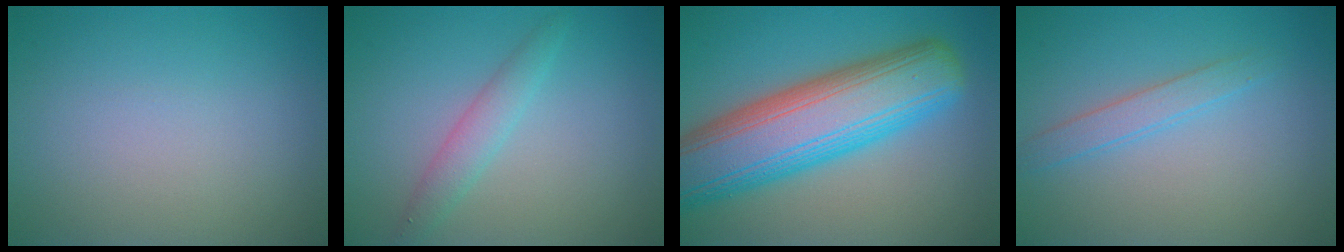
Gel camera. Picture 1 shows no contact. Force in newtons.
{"total": 2.1, "press": 2.1, "slide": 0.0}
{"total": 12.0, "press": 12.0, "slide": 0.6}
{"total": 1.9, "press": 1.9, "slide": 0.2}